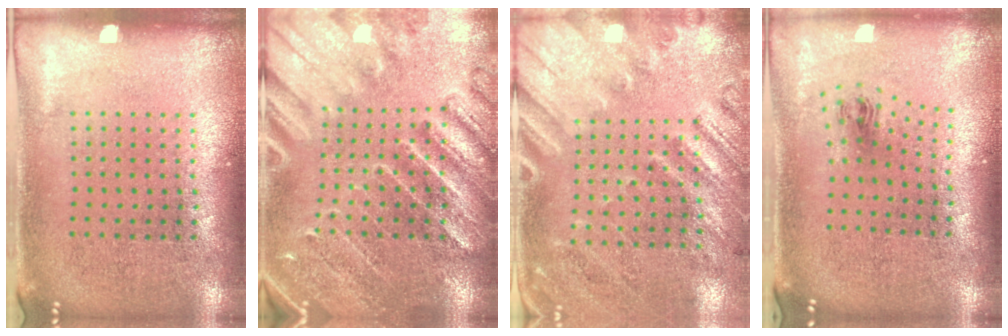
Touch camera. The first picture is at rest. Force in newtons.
{"total": 3.2, "press": 2.9, "slide": 1.2}
{"total": 2.4, "press": 1.9, "slide": 1.6}
{"total": 1.0, "press": 0.5, "slide": 0.9}